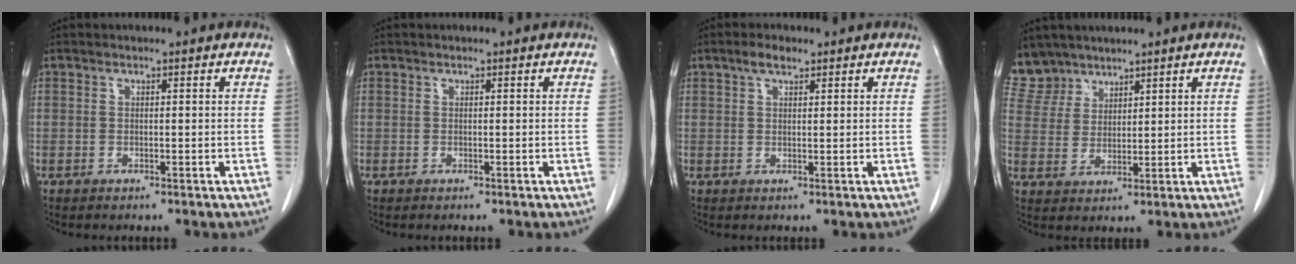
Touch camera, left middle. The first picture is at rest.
{"total": 0.0}
{"total": 2.6, "force": [1.7, 0.9, 1.7], "torque": [-0.037, 0.009, 0.033]}
{"total": 5.7, "force": [5.1, 2.6, -0.5], "torque": [0.013, 0.002, 0.109]}